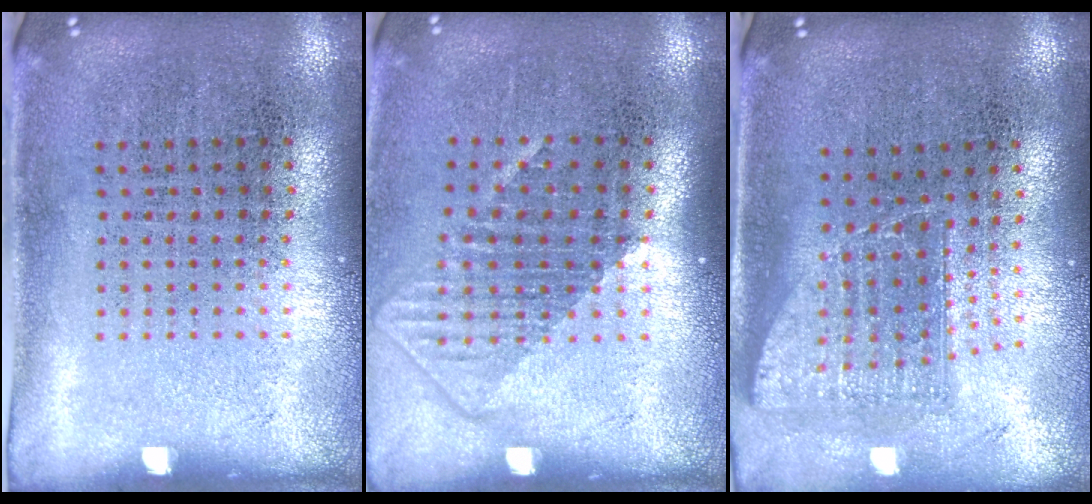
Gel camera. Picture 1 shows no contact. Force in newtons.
{"total": 1.4, "press": 1.1, "slide": 0.9}
{"total": 1.7, "press": 1.3, "slide": 1.0}